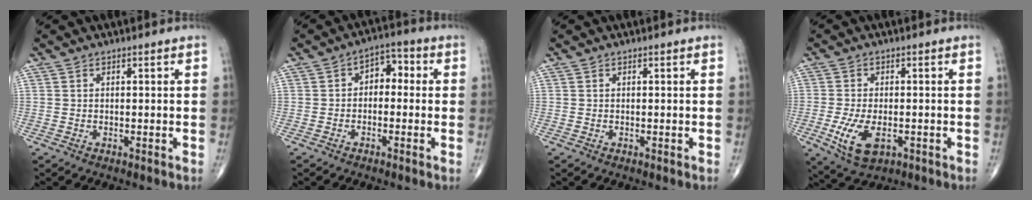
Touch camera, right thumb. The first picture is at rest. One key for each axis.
{"total": 5.0, "fx": -0.1, "fy": 3.4, "fz": 3.7, "tx": -0.027, "ty": 0.026, "tz": -0.017}
{"total": 0.0}
{"total": 7.9, "fx": -2.3, "fy": 4.2, "fz": 6.2, "tx": -0.124, "ty": -0.006, "tz": -0.033}